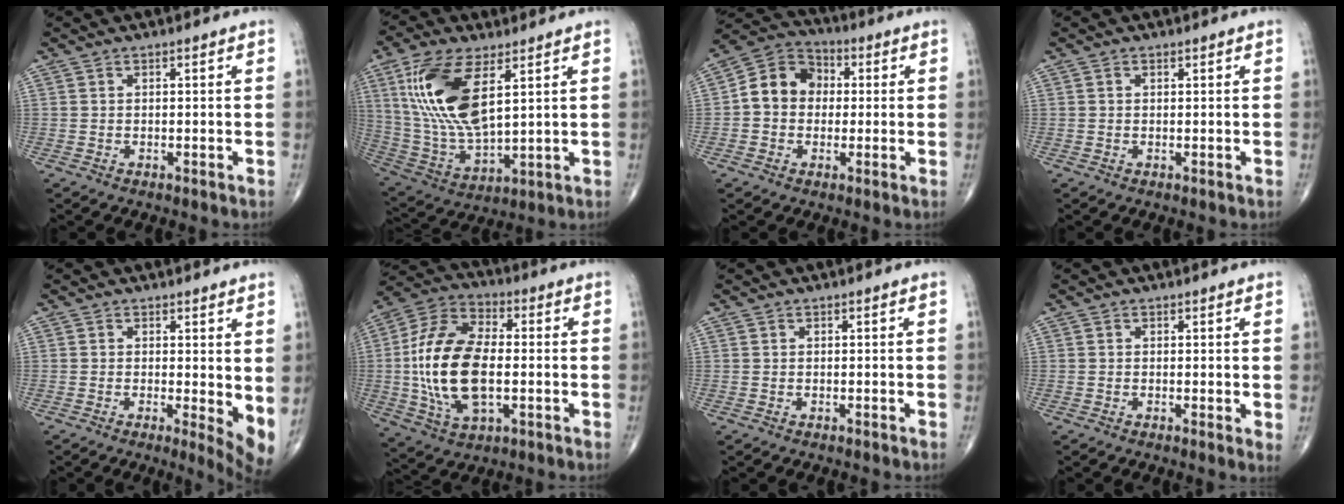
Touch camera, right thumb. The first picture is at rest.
{"total": 18.1, "force": [6.2, 7.7, 15.1], "torque": [-0.311, -0.023, 0.127]}
{"total": 9.9, "force": [0.4, 8.3, 5.4], "torque": [-0.074, 0.030, -0.008]}
{"total": 0.6, "force": [0.3, 0.4, 0.3], "torque": [-0.003, -0.002, 0.005]}
{"total": 5.7, "force": [0.8, 1.7, 5.3], "torque": [-0.071, -0.016, 0.013]}
{"total": 19.4, "force": [-1.0, 10.3, 16.4], "torque": [-0.327, 0.012, -0.017]}
{"total": 0.0}
{"total": 1.5, "force": [0.4, 0.4, 1.4], "torque": [-0.024, -0.008, 0.003]}